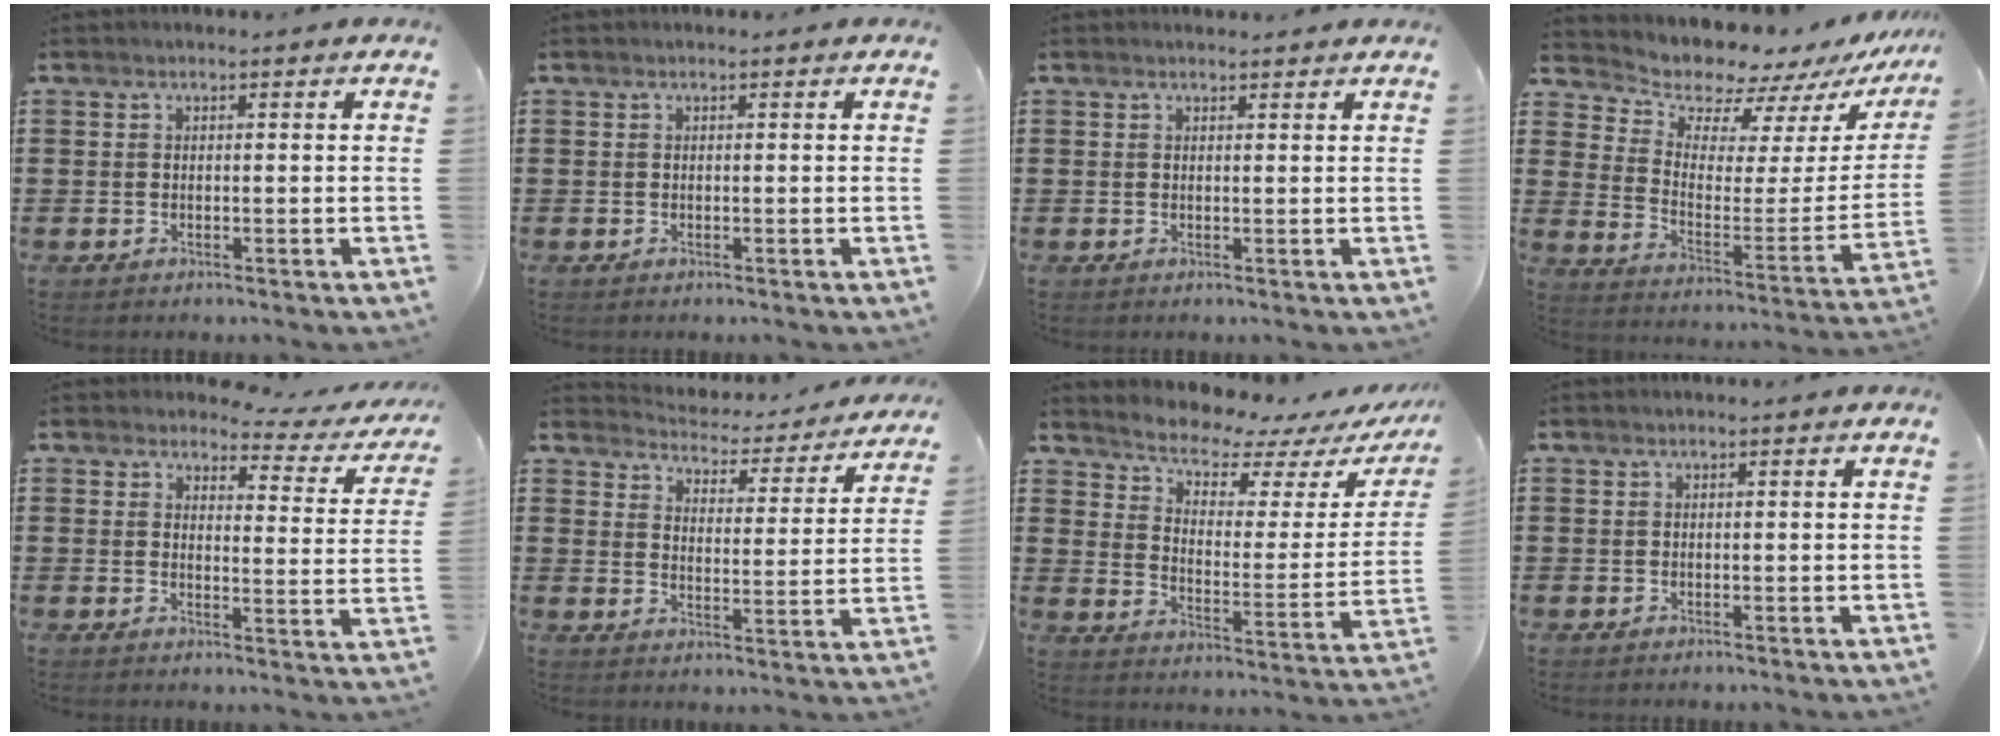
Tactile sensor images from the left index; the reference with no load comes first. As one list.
[{"total": 0.0}, {"total": 0.8, "force": [0.8, 0.1, 0.1], "torque": [0.004, -0.004, 0.014]}, {"total": 8.3, "force": [7.8, 2.6, 1.1], "torque": [-0.055, -0.069, 0.135]}, {"total": 3.7, "force": [3.2, 1.2, 1.4], "torque": [-0.039, -0.012, 0.053]}, {"total": 3.5, "force": [3.5, 0.5, -0.2], "torque": [-0.024, -0.032, 0.053]}, {"total": 6.2, "force": [5.8, 1.2, 1.8], "torque": [-0.059, -0.046, 0.097]}, {"total": 0.0}]